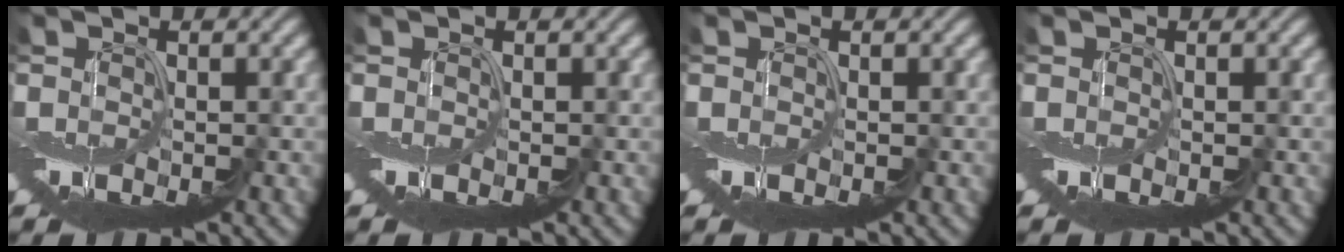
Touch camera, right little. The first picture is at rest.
{"total": 0.0}
{"total": 0.0}
{"total": 0.0}